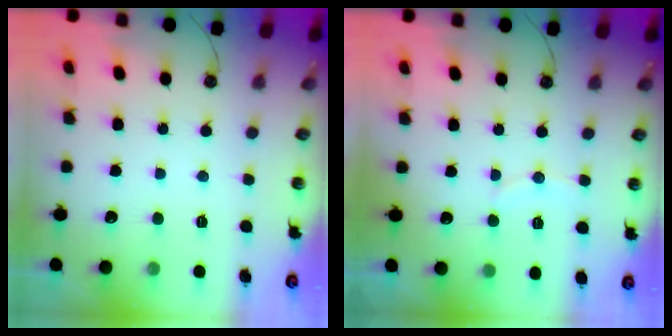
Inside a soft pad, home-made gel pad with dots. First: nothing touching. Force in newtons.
{"total": 4.5, "press": 4.4, "slide": 1.0}